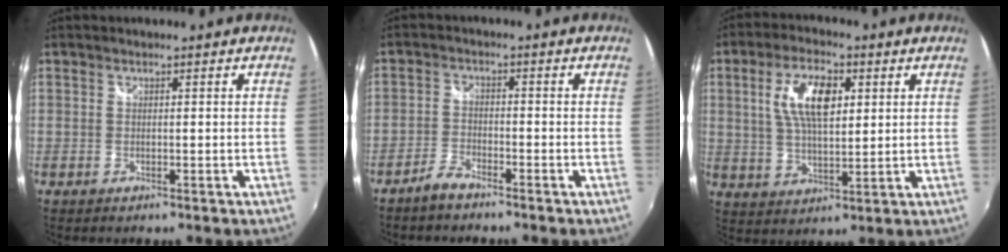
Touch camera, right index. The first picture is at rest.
{"total": 3.4, "force": [-2.9, 0.9, 1.4], "torque": [-0.044, 0.003, -0.061]}
{"total": 10.4, "force": [2.9, 4.5, 8.9], "torque": [-0.171, 0.012, 0.055]}